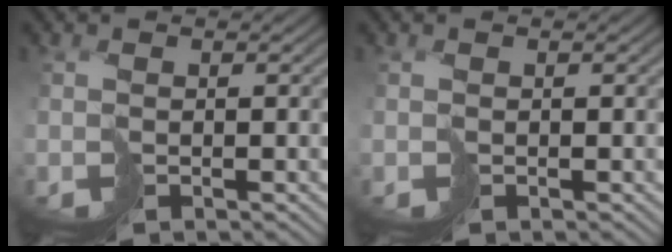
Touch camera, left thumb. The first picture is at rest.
{"total": 0.0}